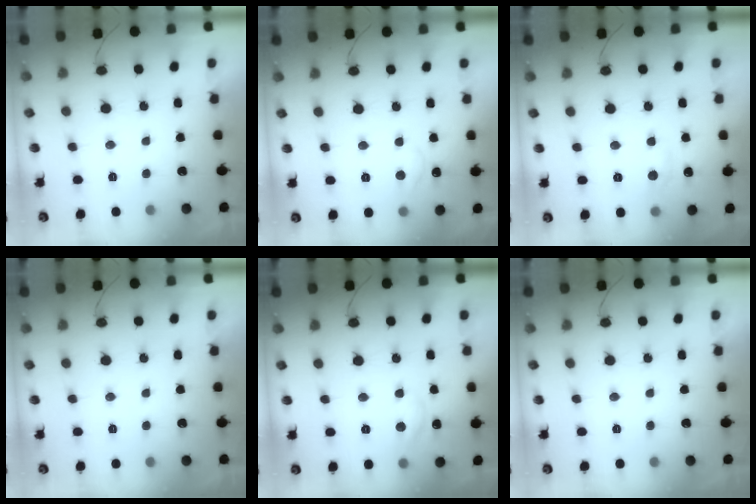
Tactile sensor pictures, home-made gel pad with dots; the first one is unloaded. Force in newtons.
{"total": 6.8, "press": 6.7, "slide": 0.7}
{"total": 5.4, "press": 5.3, "slide": 0.6}
{"total": 0.0}
{"total": 7.3, "press": 7.3, "slide": 0.5}
{"total": 0.0}